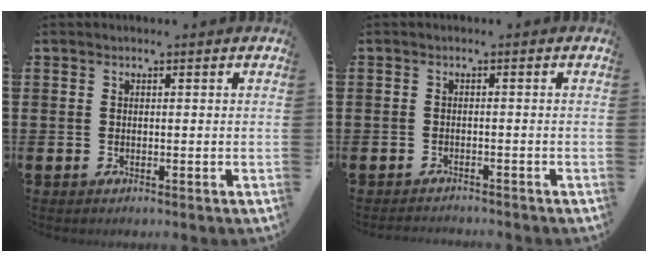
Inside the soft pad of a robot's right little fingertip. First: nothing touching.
{"total": 1.1, "force": [-1.0, 0.0, -0.1], "torque": [-0.001, 0.002, -0.022]}